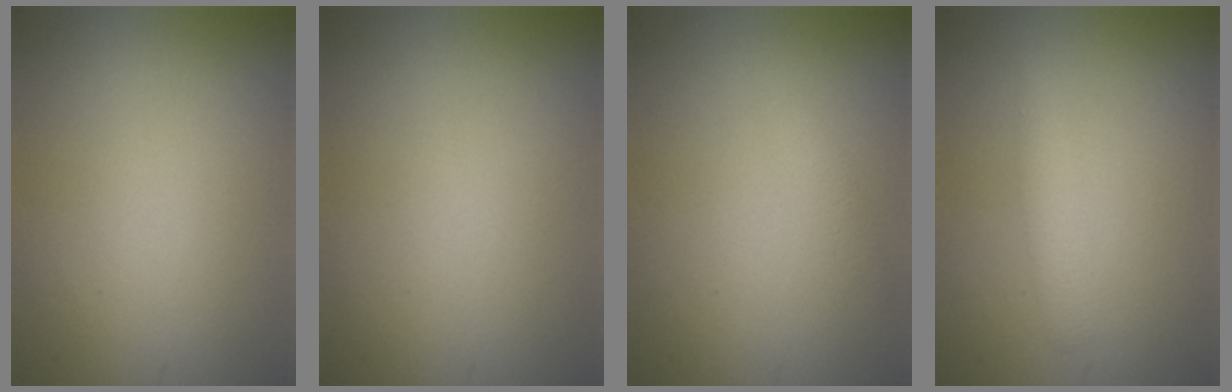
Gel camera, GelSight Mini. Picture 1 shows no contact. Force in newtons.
{"total": 0.0}
{"total": 1.1, "press": 1.1, "slide": 0.0}
{"total": 1.6, "press": 1.6, "slide": 0.2}